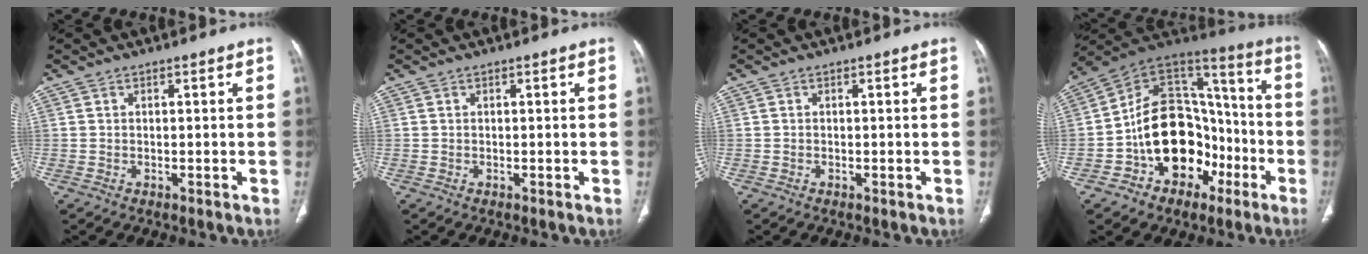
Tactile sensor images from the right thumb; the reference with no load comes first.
{"total": 0.0}
{"total": 0.0}
{"total": 21.7, "force": [-7.0, 15.3, 13.7], "torque": [-0.167, 0.082, -0.104]}